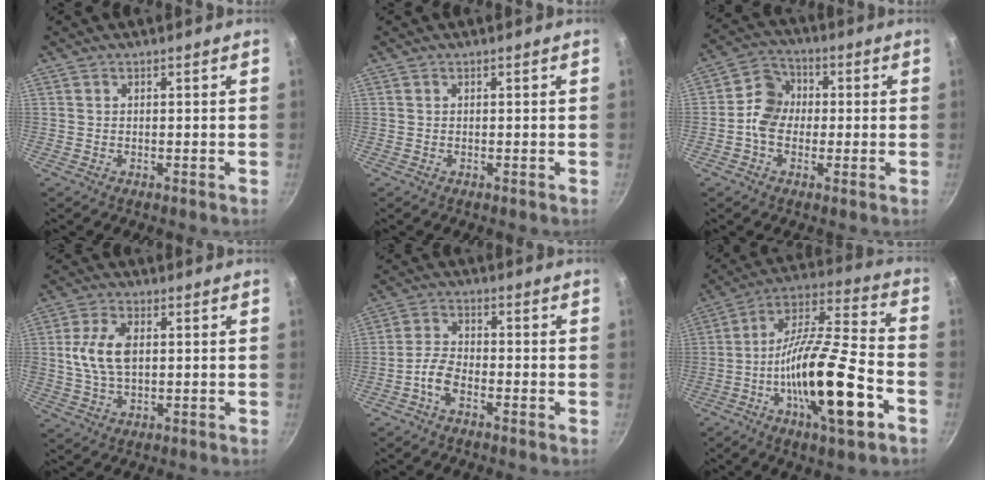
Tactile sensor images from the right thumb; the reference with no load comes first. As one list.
[{"total": 0.0}, {"total": 8.2, "force": [-0.4, 6.8, 4.5], "torque": [-0.047, 0.022, -0.026]}, {"total": 9.0, "force": [1.2, 5.1, 7.3], "torque": [-0.139, 0.005, 0.020]}, {"total": 4.7, "force": [-2.6, 2.3, 3.1], "torque": [-0.068, 0.024, -0.060]}, {"total": 22.1, "force": [-7.7, 6.0, 19.8], "torque": [-0.325, 0.038, -0.142]}]